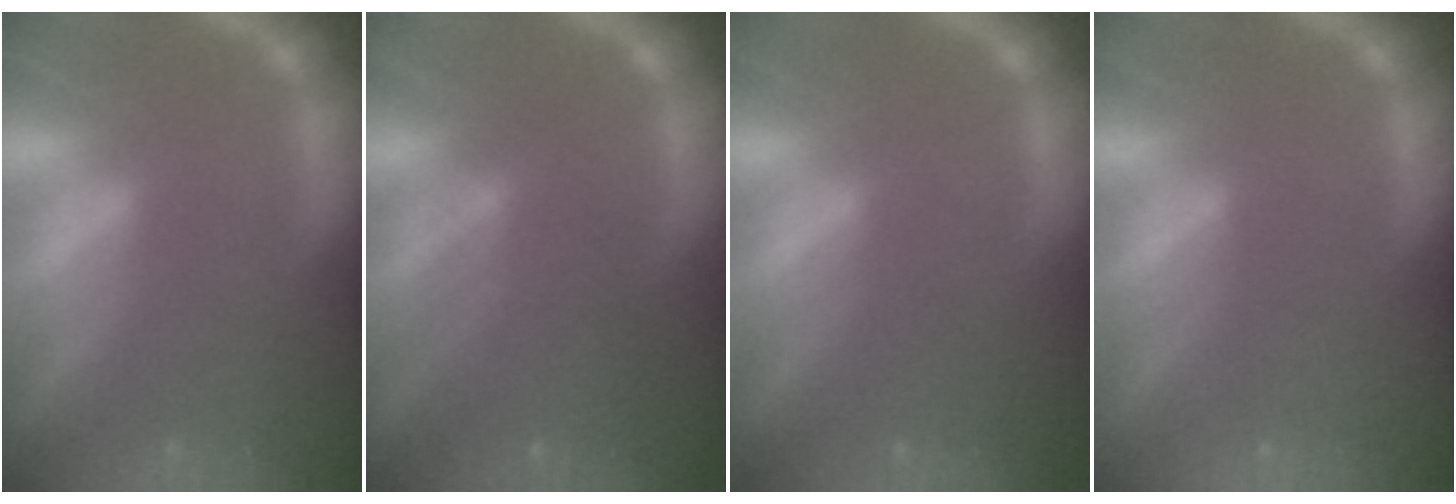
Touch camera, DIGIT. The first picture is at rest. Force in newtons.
{"total": 5.6}
{"total": 1.4}
{"total": 0.0}